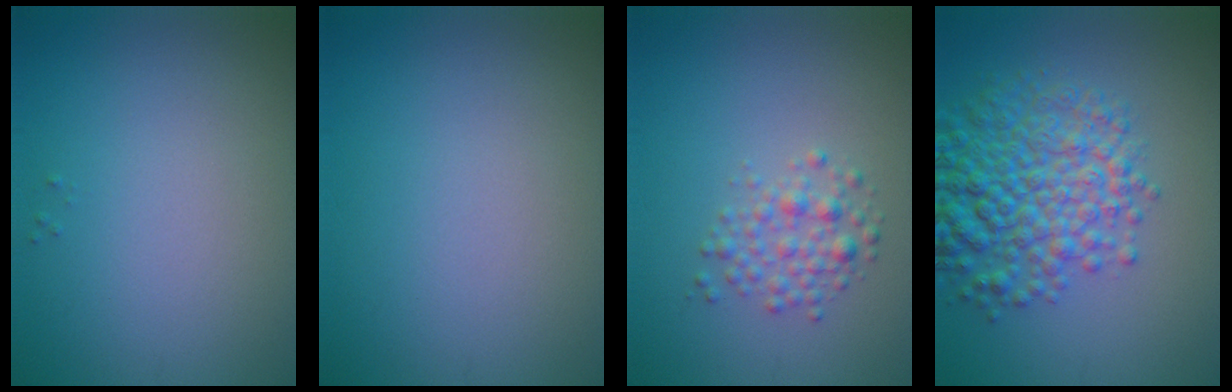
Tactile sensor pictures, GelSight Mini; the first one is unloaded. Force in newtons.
{"total": 0.0}
{"total": 2.1, "press": 2.1, "slide": 0.1}
{"total": 7.0, "press": 7.0, "slide": 0.3}